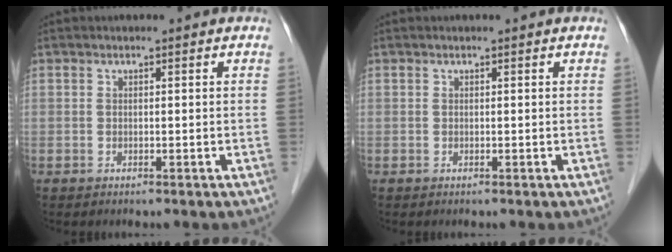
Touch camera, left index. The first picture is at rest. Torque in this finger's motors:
{"motor_torque": [0.36, 0.05, -0.01, -0.01]}